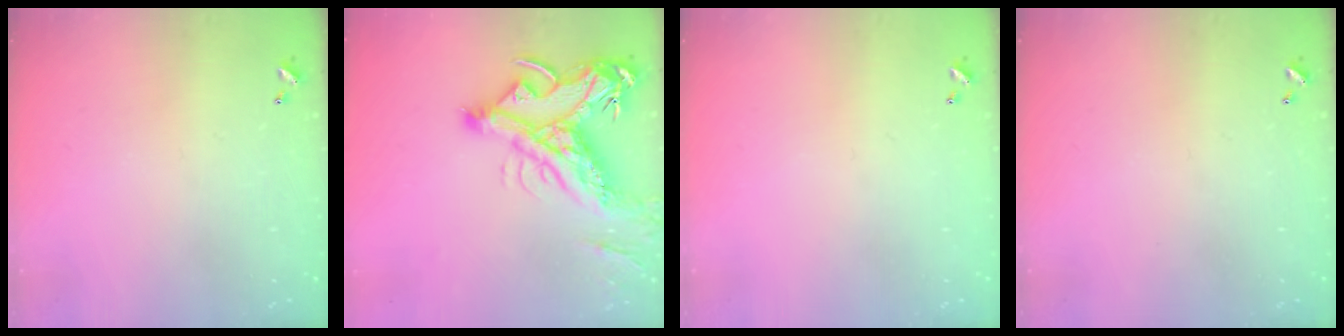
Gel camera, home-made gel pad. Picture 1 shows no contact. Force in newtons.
{"total": 15.2, "press": 15.0, "slide": 2.6}
{"total": 0.0}
{"total": 0.0}